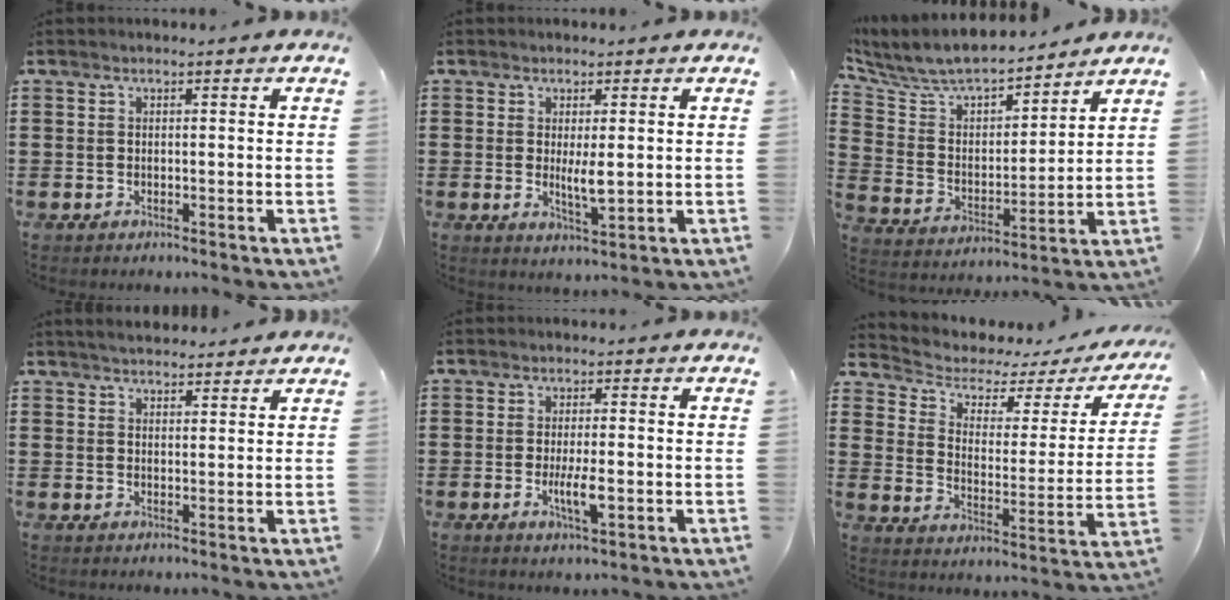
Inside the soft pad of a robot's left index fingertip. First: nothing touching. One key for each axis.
{"total": 3.9, "fx": 0.5, "fy": 0.9, "fz": 3.8, "tx": -0.062, "ty": -0.005, "tz": 0.007}
{"total": 7.5, "fx": 6.9, "fy": 1.8, "fz": 2.2, "tx": -0.078, "ty": -0.048, "tz": 0.118}
{"total": 2.7, "fx": 2.7, "fy": 0.3, "fz": 0.3, "tx": -0.011, "ty": -0.001, "tz": 0.051}
{"total": 4.2, "fx": -0.9, "fy": 0.9, "fz": 4.0, "tx": -0.083, "ty": -0.006, "tz": -0.020}
{"total": 3.4, "fx": 2.4, "fy": 1.8, "fz": 1.6, "tx": -0.052, "ty": -0.018, "tz": 0.033}